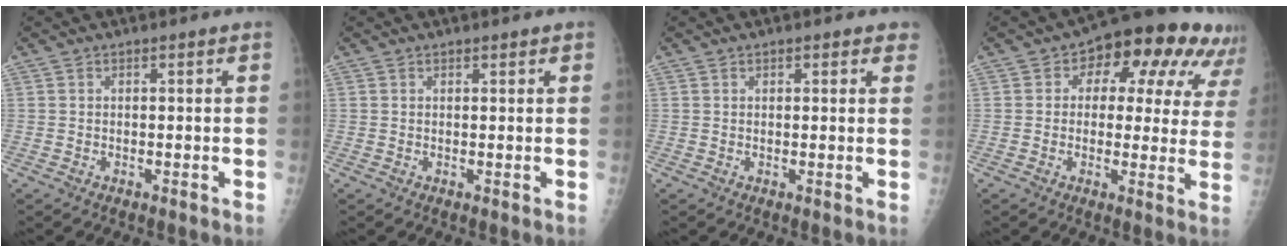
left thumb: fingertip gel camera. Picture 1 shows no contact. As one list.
[{"total": 0.6, "force": [0.5, 0.2, 0.3], "torque": [-0.002, -0.002, 0.007]}, {"total": 2.0, "force": [1.3, 1.0, 1.0], "torque": [0.005, -0.003, 0.010]}, {"total": 16.4, "force": [7.3, 9.7, 11.0], "torque": [-0.081, 0.005, 0.078]}]